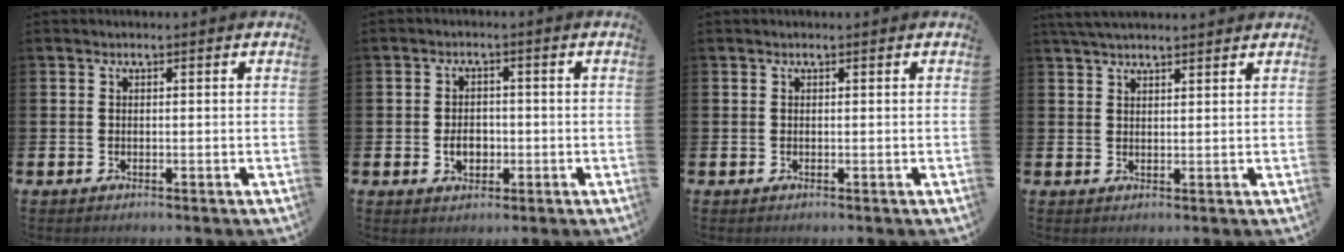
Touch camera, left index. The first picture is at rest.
{"total": 3.1, "force": [-0.7, 2.3, 2.0], "torque": [-0.025, -0.002, -0.019]}
{"total": 0.0}
{"total": 3.4, "force": [3.1, 0.6, 1.1], "torque": [-0.022, -0.006, 0.057]}